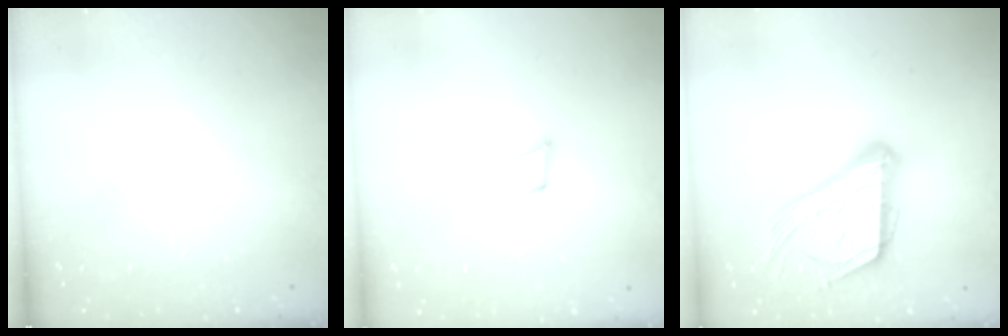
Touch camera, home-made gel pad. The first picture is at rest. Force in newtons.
{"total": 6.1, "press": 5.5, "slide": 2.7}
{"total": 21.0, "press": 20.8, "slide": 2.7}